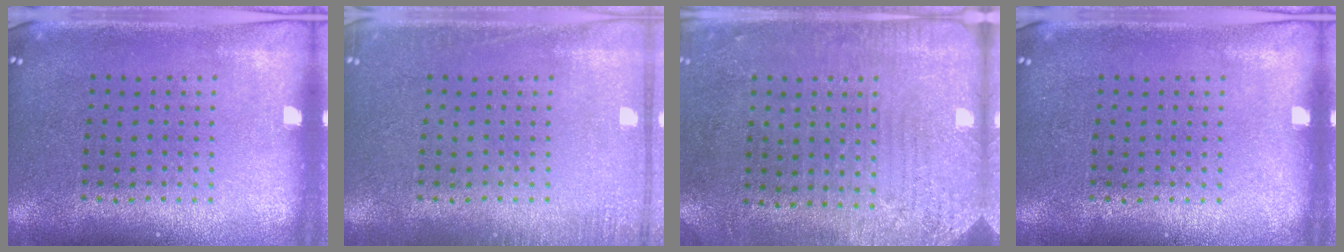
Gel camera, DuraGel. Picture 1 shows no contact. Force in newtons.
{"total": 1.3, "press": 1.3, "slide": 0.3}
{"total": 2.9, "press": 2.4, "slide": 1.6}
{"total": 0.0}